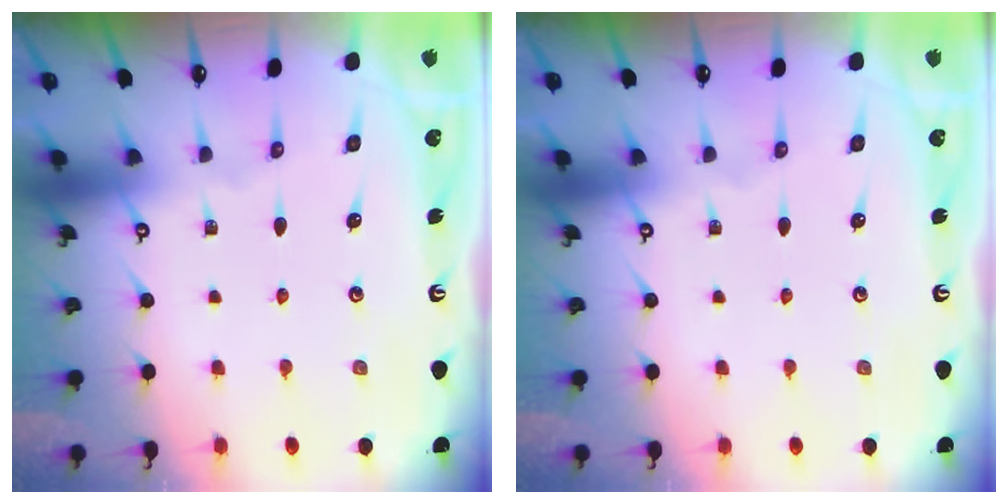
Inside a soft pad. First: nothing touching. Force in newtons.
{"total": 0.0}